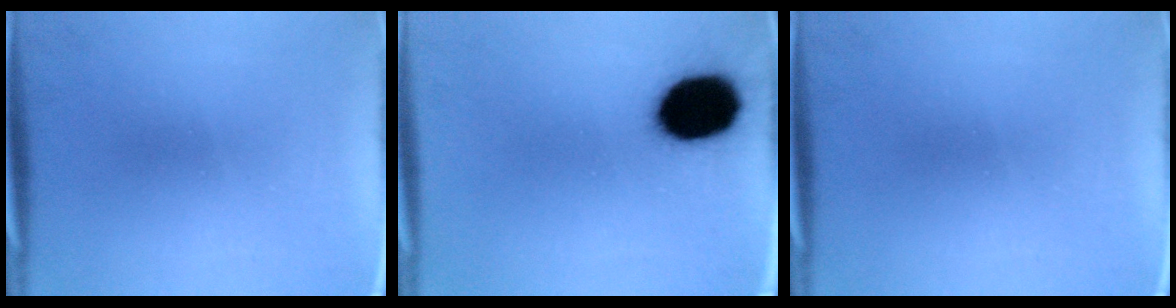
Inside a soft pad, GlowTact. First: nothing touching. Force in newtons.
{"total": 17.7}
{"total": 0.0}